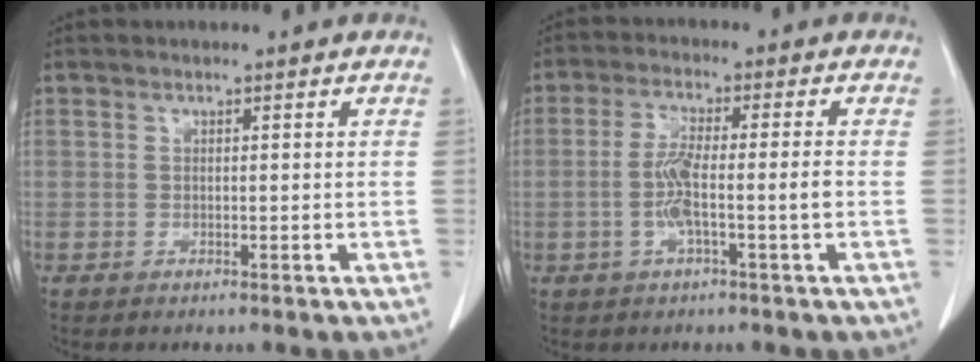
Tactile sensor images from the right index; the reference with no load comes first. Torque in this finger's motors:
{"motor_torque": [0.21, -0.06, 0.14, 0.08]}